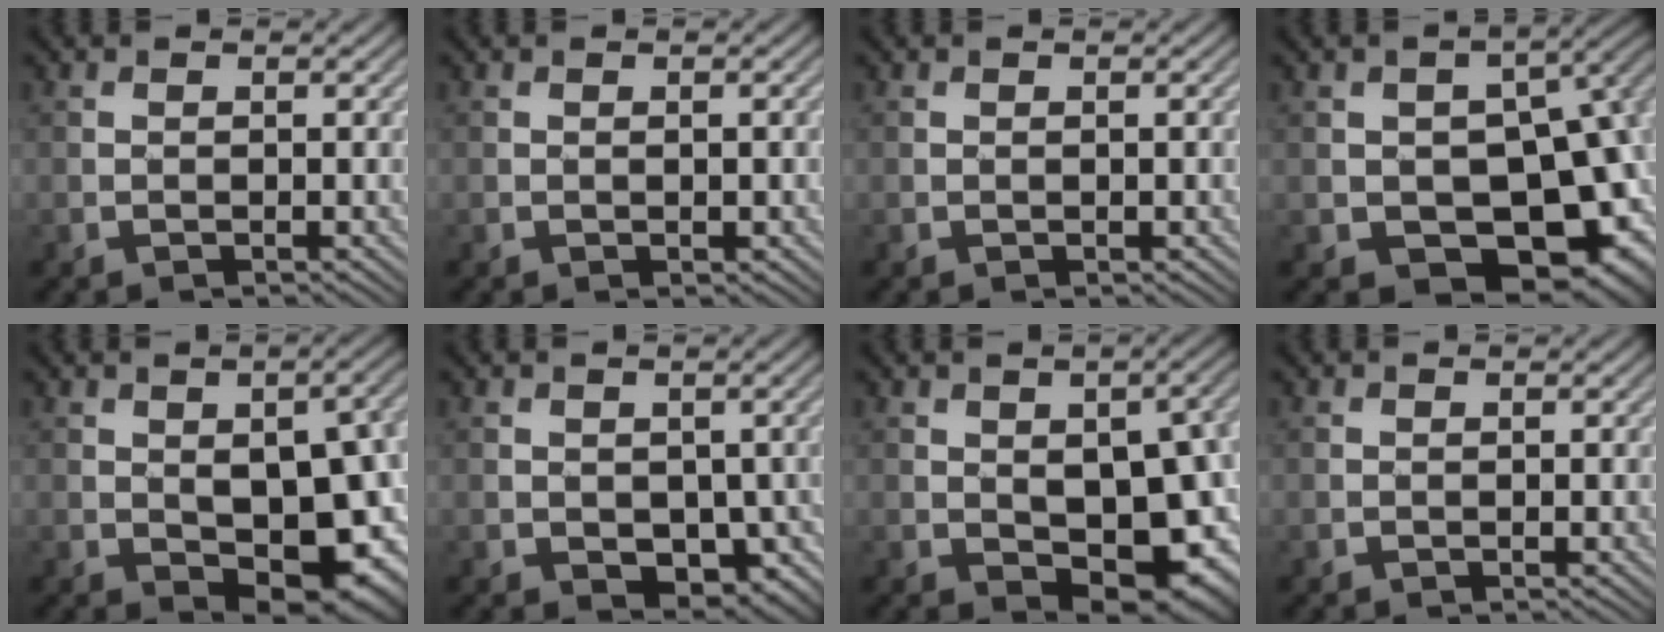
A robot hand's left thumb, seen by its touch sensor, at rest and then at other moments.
{"total": 0.8, "force": [-0.1, 0.2, 0.7], "torque": [-0.009, 0.002, 0.000]}
{"total": 0.0}
{"total": 16.5, "force": [-5.2, 11.2, 11.0], "torque": [-0.138, 0.008, -0.062]}
{"total": 13.7, "force": [-2.7, 7.6, 11.0], "torque": [-0.148, -0.029, -0.022]}
{"total": 5.8, "force": [-0.9, 4.2, 3.8], "torque": [-0.068, -0.032, -0.004]}
{"total": 12.4, "force": [-2.1, 7.2, 9.8], "torque": [-0.134, -0.029, -0.015]}
{"total": 0.0}